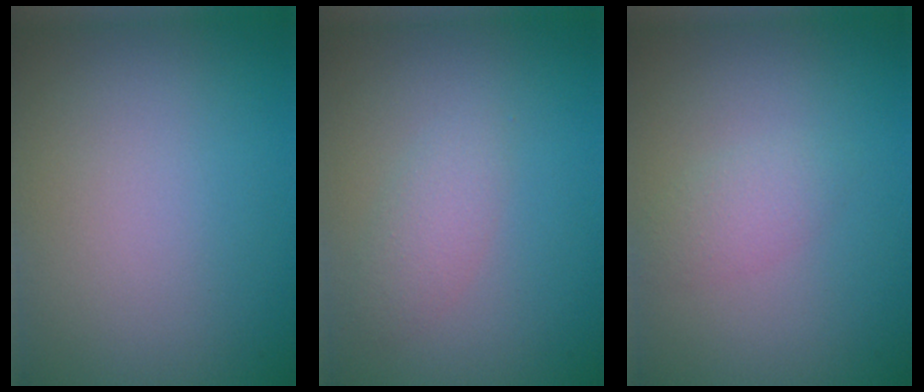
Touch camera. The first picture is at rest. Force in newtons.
{"total": 1.9, "press": 1.9, "slide": 0.0}
{"total": 1.6, "press": 1.6, "slide": 0.1}